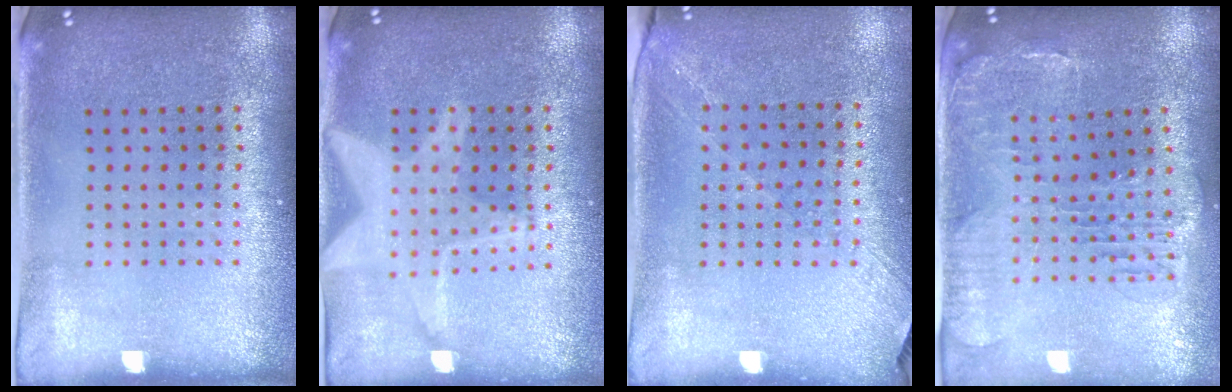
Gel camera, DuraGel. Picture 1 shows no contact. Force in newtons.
{"total": 2.9, "press": 2.9, "slide": 0.2}
{"total": 1.3, "press": 1.1, "slide": 0.7}
{"total": 1.4, "press": 1.4, "slide": 0.4}